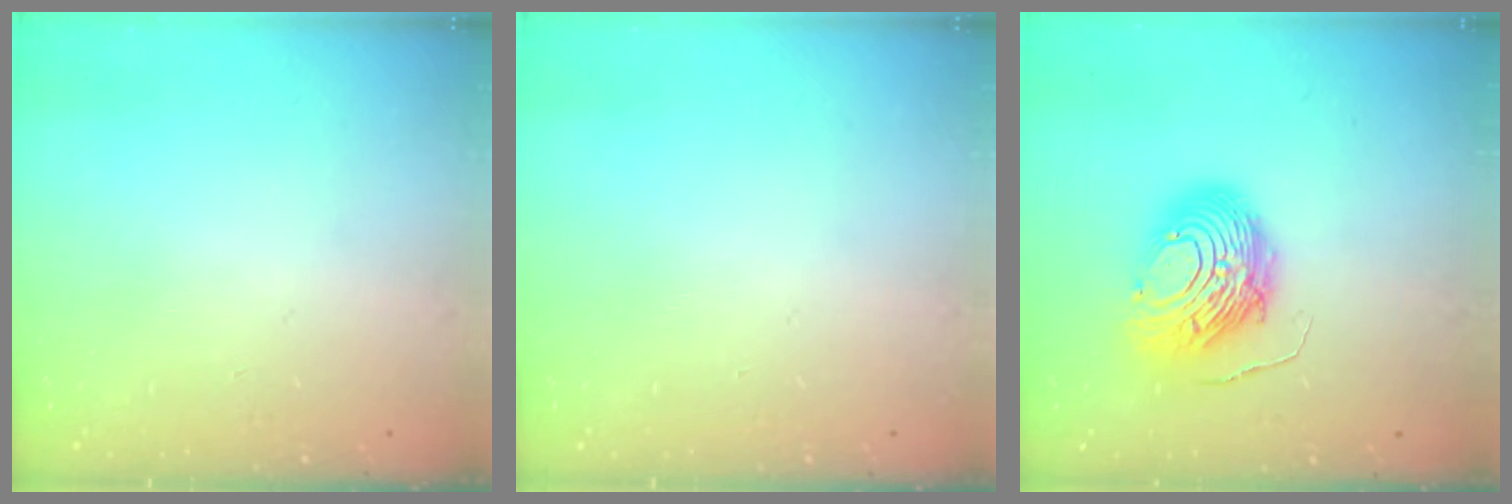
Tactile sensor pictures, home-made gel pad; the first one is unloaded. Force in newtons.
{"total": 0.0}
{"total": 12.6, "press": 12.6, "slide": 1.3}